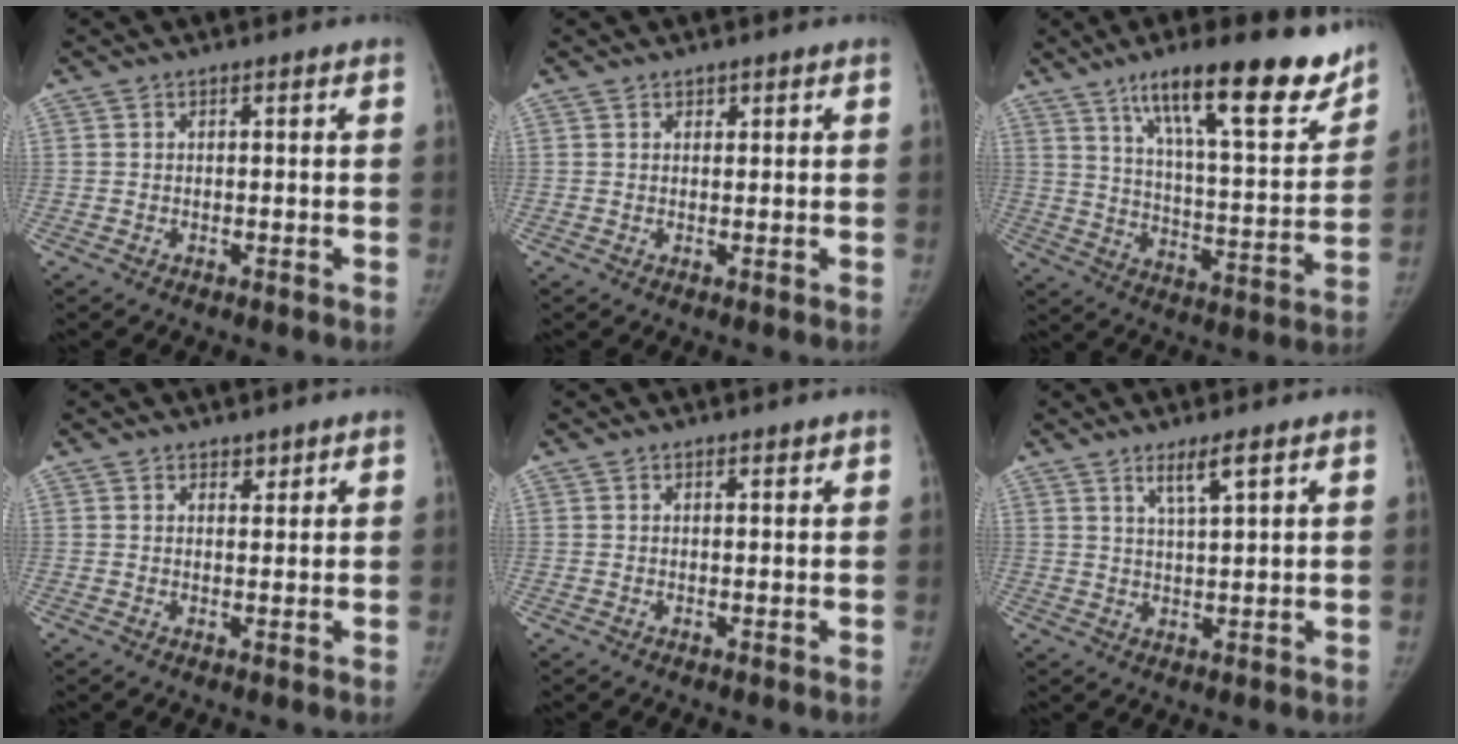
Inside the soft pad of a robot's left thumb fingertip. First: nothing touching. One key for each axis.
{"total": 0.8, "fx": 0.6, "fy": 0.5, "fz": 0.1, "tx": 0.005, "ty": -0.003, "tz": 0.007}
{"total": 22.8, "fx": 15.2, "fy": 5.3, "fz": 16.1, "tx": -0.210, "ty": -0.066, "tz": 0.240}
{"total": 1.5, "fx": 1.3, "fy": 0.8, "fz": 0.3, "tx": 0.009, "ty": -0.009, "tz": 0.018}
{"total": 0.7, "fx": 0.6, "fy": 0.2, "fz": 0.2, "tx": -0.005, "ty": -0.005, "tz": 0.009}
{"total": 4.2, "fx": 2.6, "fy": 0.2, "fz": 3.2, "tx": -0.063, "ty": -0.018, "tz": 0.053}